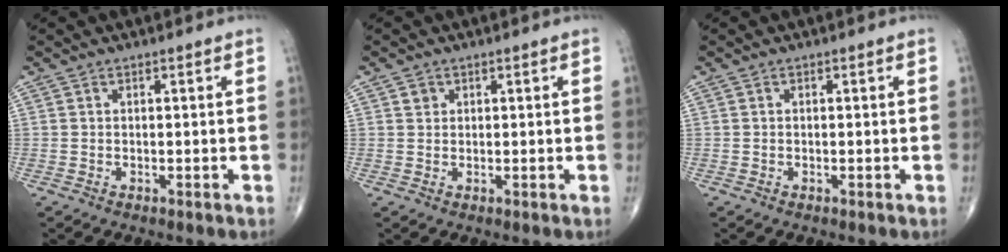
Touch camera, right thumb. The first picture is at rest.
{"total": 1.3, "force": [0.6, 1.1, 0.4], "torque": [0.002, -0.002, 0.008]}
{"total": 0.0}